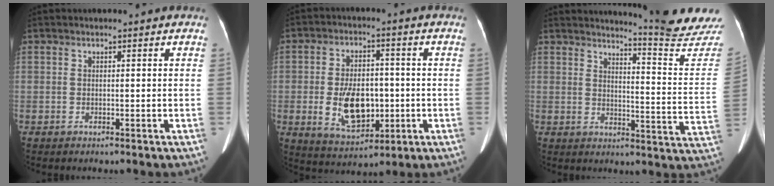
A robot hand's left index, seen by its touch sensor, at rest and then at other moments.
{"total": 10.3, "force": [-1.6, 5.8, 8.3], "torque": [-0.157, 0.002, -0.018]}
{"total": 15.3, "force": [15.1, -1.7, 2.1], "torque": [-0.027, -0.134, 0.163]}